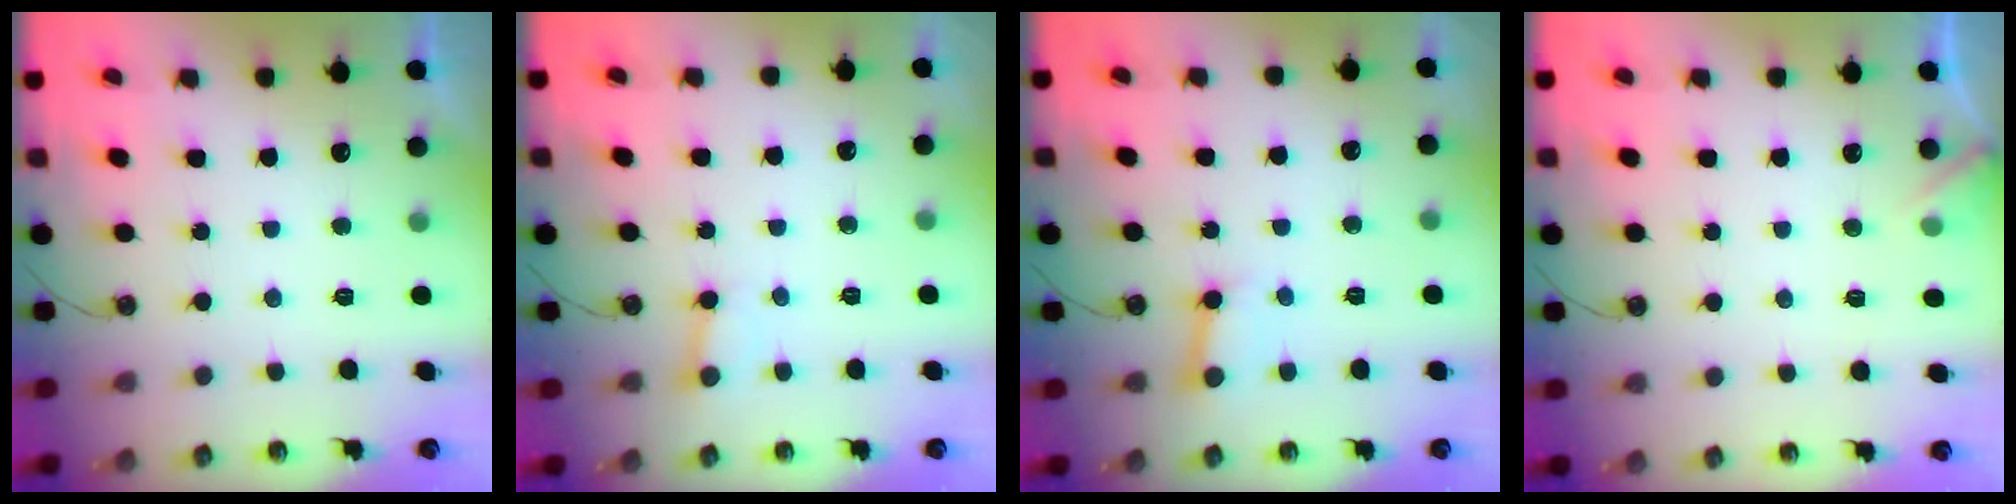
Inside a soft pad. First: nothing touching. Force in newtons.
{"total": 2.7, "press": 2.7, "slide": 0.3}
{"total": 4.2, "press": 4.2, "slide": 0.5}
{"total": 4.7, "press": 4.7, "slide": 0.6}